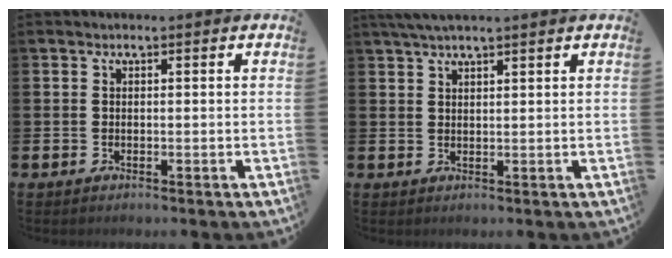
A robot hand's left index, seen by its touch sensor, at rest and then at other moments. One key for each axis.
{"total": 2.8, "fx": 2.4, "fy": 0.2, "fz": 1.5, "tx": -0.037, "ty": 0.001, "tz": 0.046}